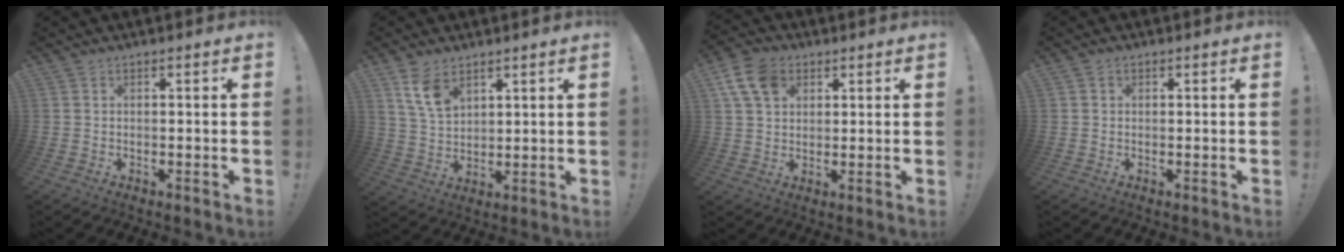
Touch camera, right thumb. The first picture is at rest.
{"total": 9.1, "force": [5.5, 5.4, 4.7], "torque": [-0.076, -0.027, 0.108]}
{"total": 10.5, "force": [4.6, 7.5, 5.8], "torque": [-0.103, -0.003, 0.090]}
{"total": 0.8, "force": [0.3, 0.8, 0.0], "torque": [0.010, 0.000, 0.003]}